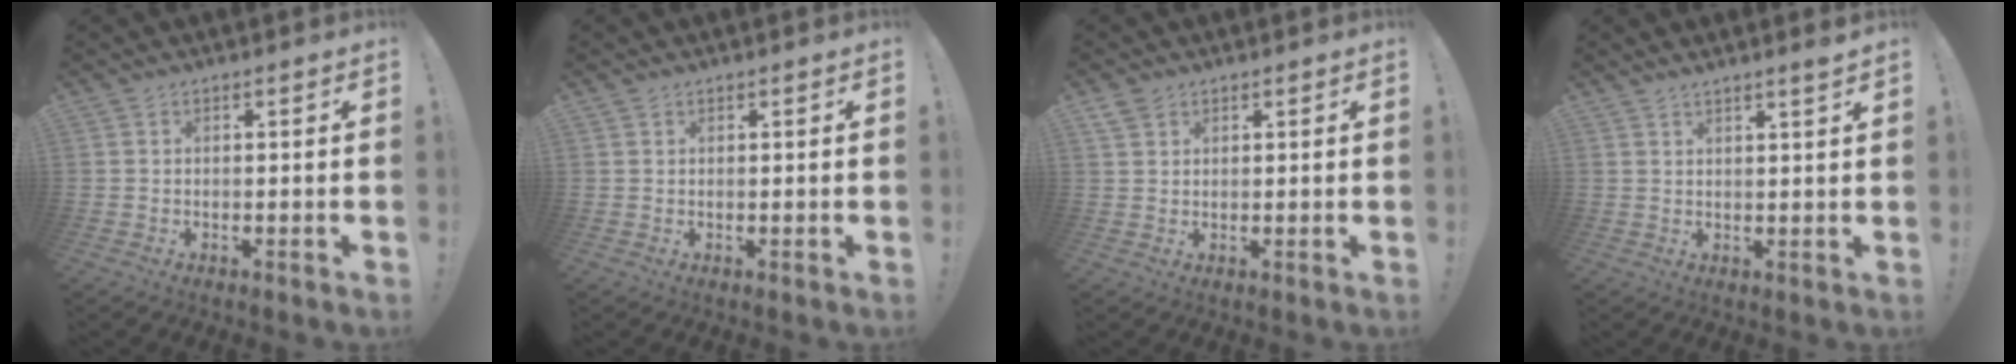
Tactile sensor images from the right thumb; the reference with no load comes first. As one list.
[{"total": 0.7, "force": [0.6, 0.4, 0.1], "torque": [0.001, -0.001, 0.011]}, {"total": 3.3, "force": [2.3, 2.1, 1.3], "torque": [-0.018, -0.008, 0.042]}, {"total": 2.7, "force": [2.3, -0.4, 1.4], "torque": [-0.023, -0.017, 0.038]}]